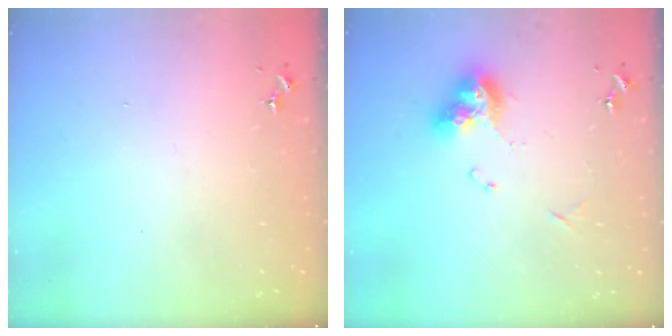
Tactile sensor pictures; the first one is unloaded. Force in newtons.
{"total": 12.2, "press": 12.2, "slide": 1.0}